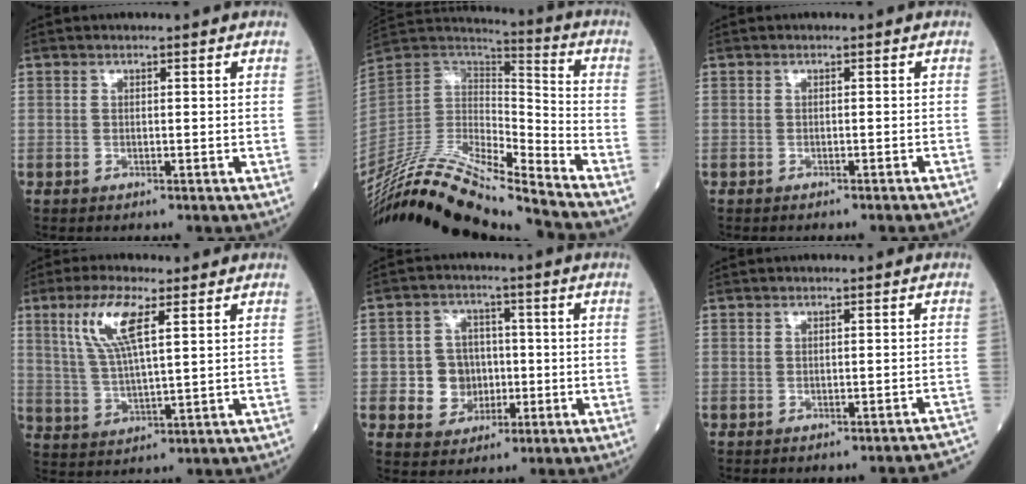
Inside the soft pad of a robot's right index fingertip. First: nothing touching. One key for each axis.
{"total": 22.7, "fx": -20.9, "fy": 0.6, "fz": 8.9, "tx": -0.189, "ty": 0.007, "tz": -0.371}
{"total": 3.6, "fx": -3.3, "fy": -0.6, "fz": 1.4, "tx": -0.014, "ty": 0.002, "tz": -0.040}
{"total": 8.5, "fx": 3.8, "fy": 1.4, "fz": 7.5, "tx": -0.162, "ty": 0.005, "tz": 0.077}
{"total": 6.5, "fx": -0.9, "fy": 6.0, "fz": 2.4, "tx": -0.044, "ty": 0.016, "tz": -0.009}
{"total": 8.1, "fx": -7.9, "fy": -0.3, "fz": 1.6, "tx": 0.003, "ty": 0.001, "tz": -0.082}